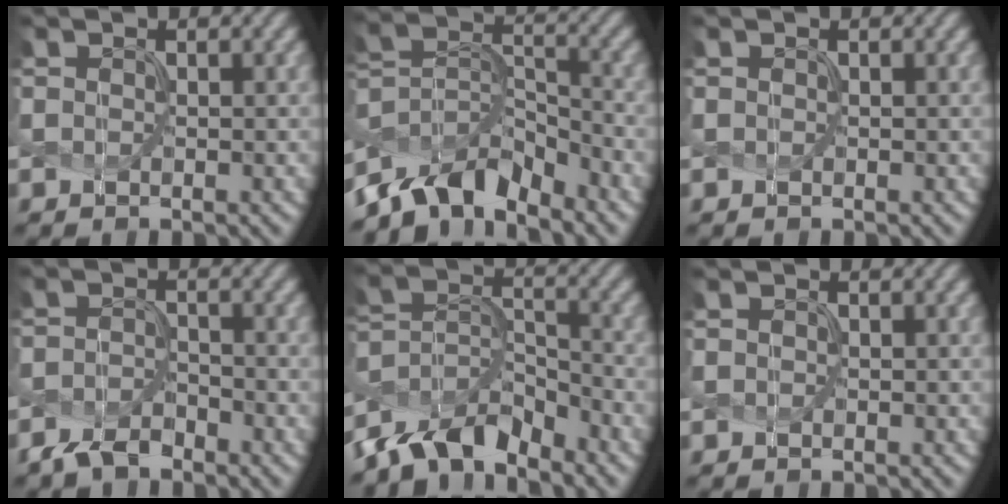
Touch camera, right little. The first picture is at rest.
{"total": 7.7, "force": [-6.5, 3.3, 2.6], "torque": [-0.046, -0.002, -0.126]}
{"total": 0.0}
{"total": 2.7, "force": [-2.3, 1.0, 0.9], "torque": [-0.022, 0.002, -0.044]}
{"total": 7.0, "force": [-6.0, 2.8, 2.3], "torque": [-0.042, -0.001, -0.118]}
{"total": 0.0}